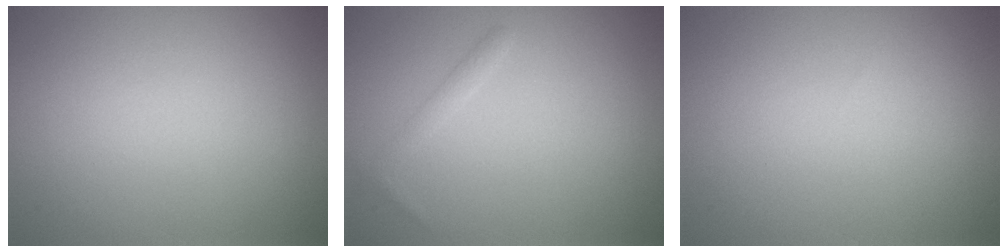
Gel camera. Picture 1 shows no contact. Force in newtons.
{"total": 0.9, "press": 0.9, "slide": 0.1}
{"total": 0.0}